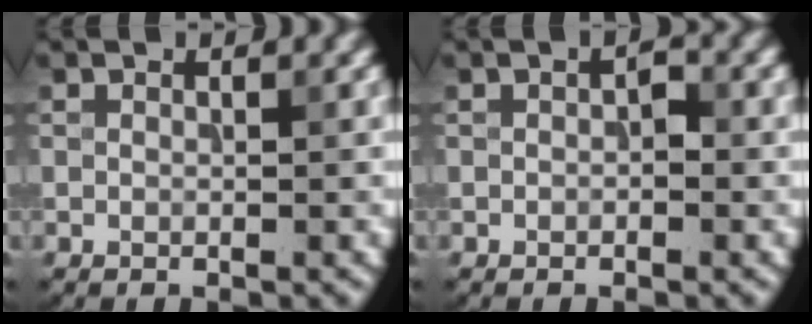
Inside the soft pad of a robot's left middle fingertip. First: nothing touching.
{"total": 1.0, "force": [-0.1, 0.5, 0.8], "torque": [-0.011, 0.002, -0.002]}